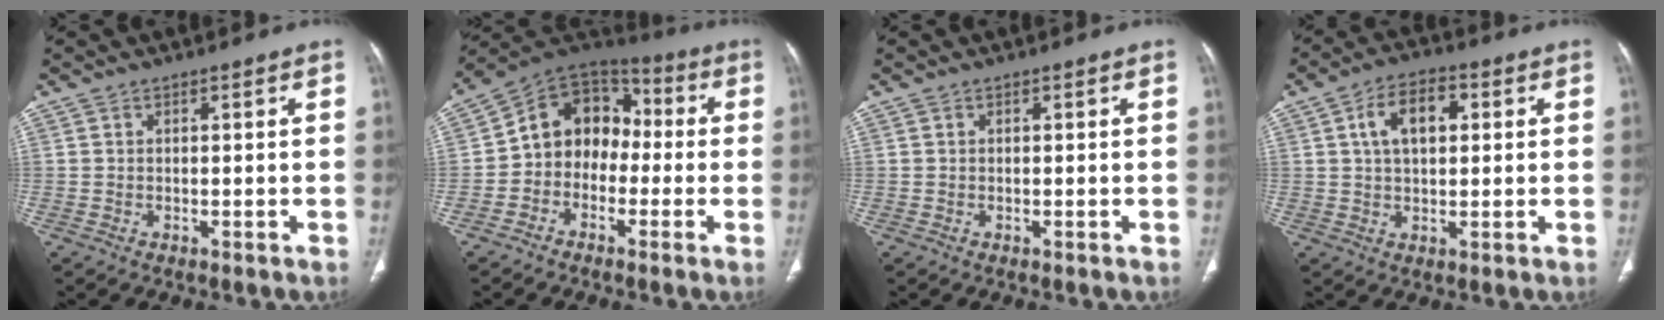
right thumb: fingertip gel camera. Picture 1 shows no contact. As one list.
[{"total": 12.4, "force": [-1.5, 10.1, 6.9], "torque": [-0.073, 0.055, -0.043]}, {"total": 0.0}, {"total": 8.6, "force": [2.2, 5.0, 6.6], "torque": [-0.104, 0.011, 0.034]}]